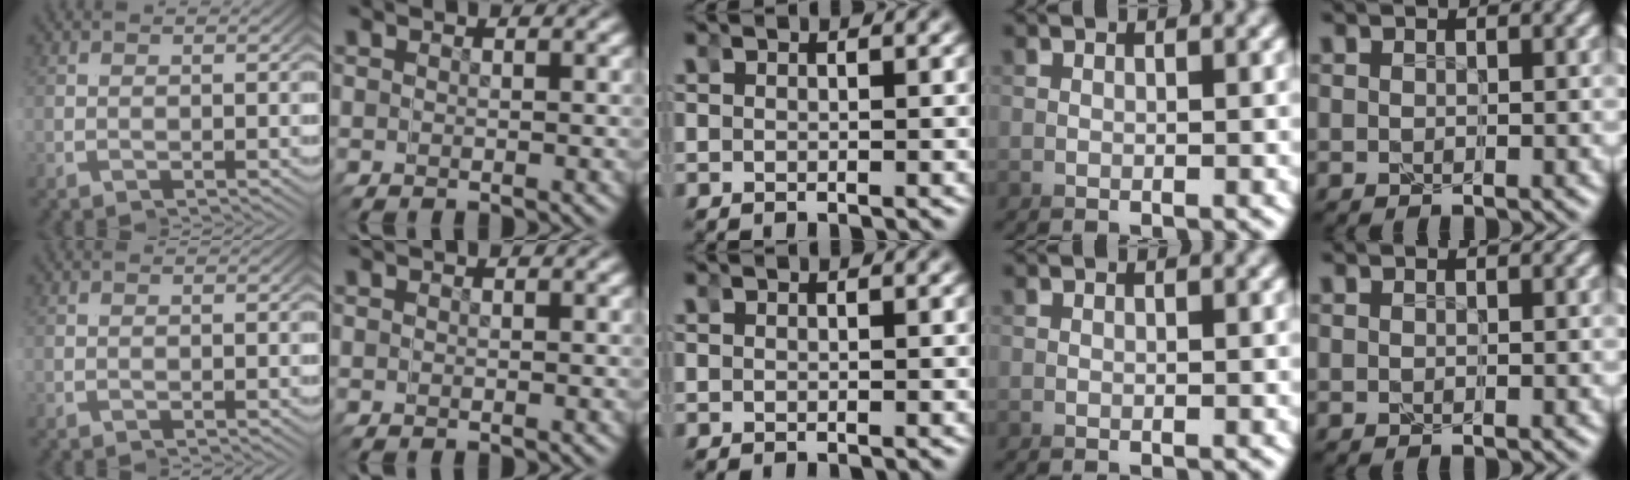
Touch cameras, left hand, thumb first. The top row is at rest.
{}